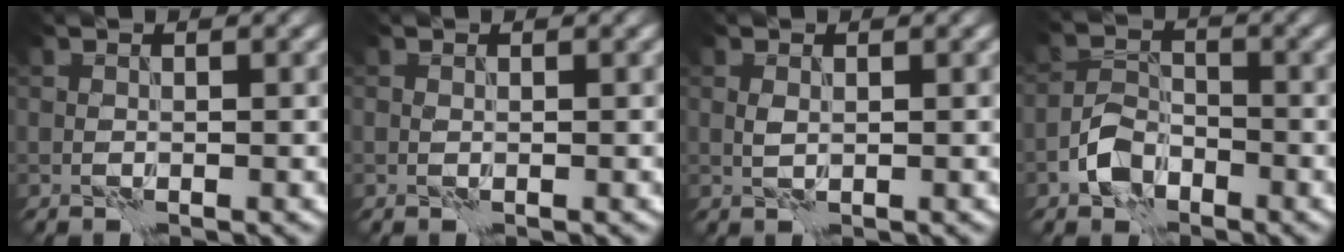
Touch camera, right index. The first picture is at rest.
{"total": 0.0}
{"total": 0.7, "force": [0.2, 0.4, 0.5], "torque": [-0.015, 0.000, 0.006]}
{"total": 3.3, "force": [-2.1, 2.0, 1.6], "torque": [-0.025, 0.009, -0.047]}